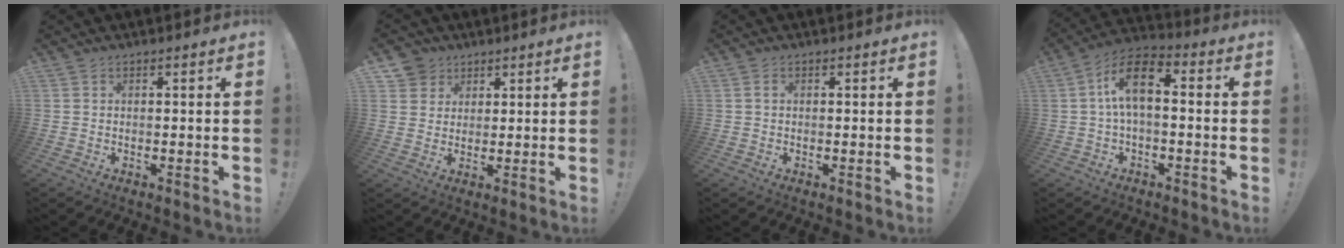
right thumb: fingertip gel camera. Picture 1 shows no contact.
{"total": 5.9, "force": [3.4, 4.8, 0.4], "torque": [-0.008, -0.021, 0.068]}
{"total": 0.0}
{"total": 11.1, "force": [1.1, 5.6, 9.5], "torque": [-0.175, 0.014, 0.021]}